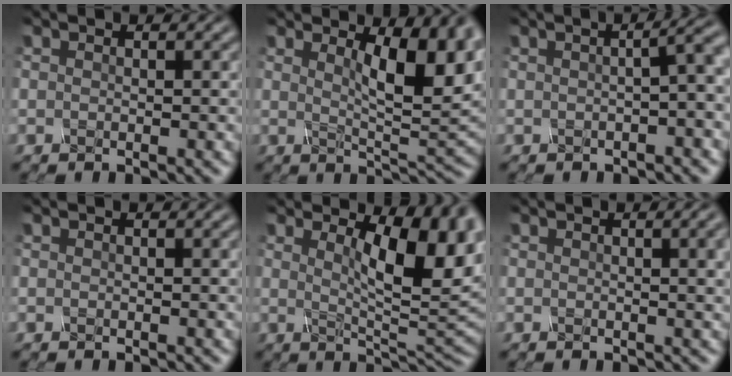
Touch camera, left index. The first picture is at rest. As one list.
[{"total": 8.5, "force": [2.8, 2.5, 7.6], "torque": [-0.104, -0.003, 0.047]}, {"total": 5.0, "force": [0.1, 1.7, 4.7], "torque": [-0.031, 0.019, 0.000]}, {"total": 0.5, "force": [0.1, 0.1, 0.5], "torque": [-0.003, 0.003, 0.000]}, {"total": 9.3, "force": [2.7, 2.9, 8.5], "torque": [-0.107, -0.001, 0.043]}, {"total": 4.0, "force": [0.8, 1.6, 3.6], "torque": [-0.024, 0.014, 0.006]}]